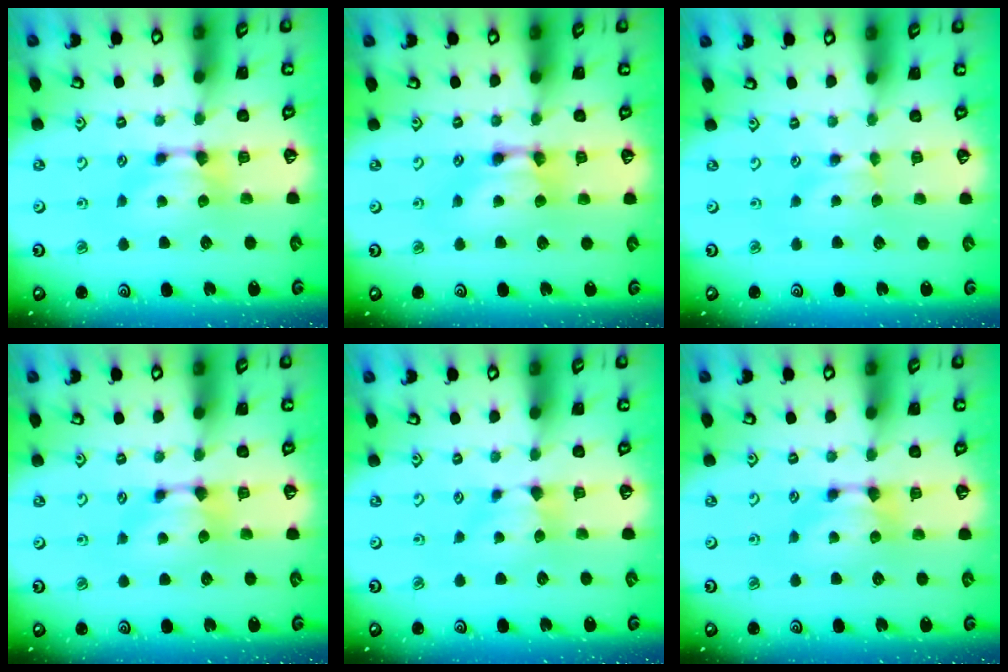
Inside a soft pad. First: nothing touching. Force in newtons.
{"total": 2.0, "press": 2.0, "slide": 0.1}
{"total": 0.9, "press": 0.8, "slide": 0.5}
{"total": 1.1, "press": 0.4, "slide": 1.1}
{"total": 0.9, "press": 0.8, "slide": 0.5}
{"total": 0.0}